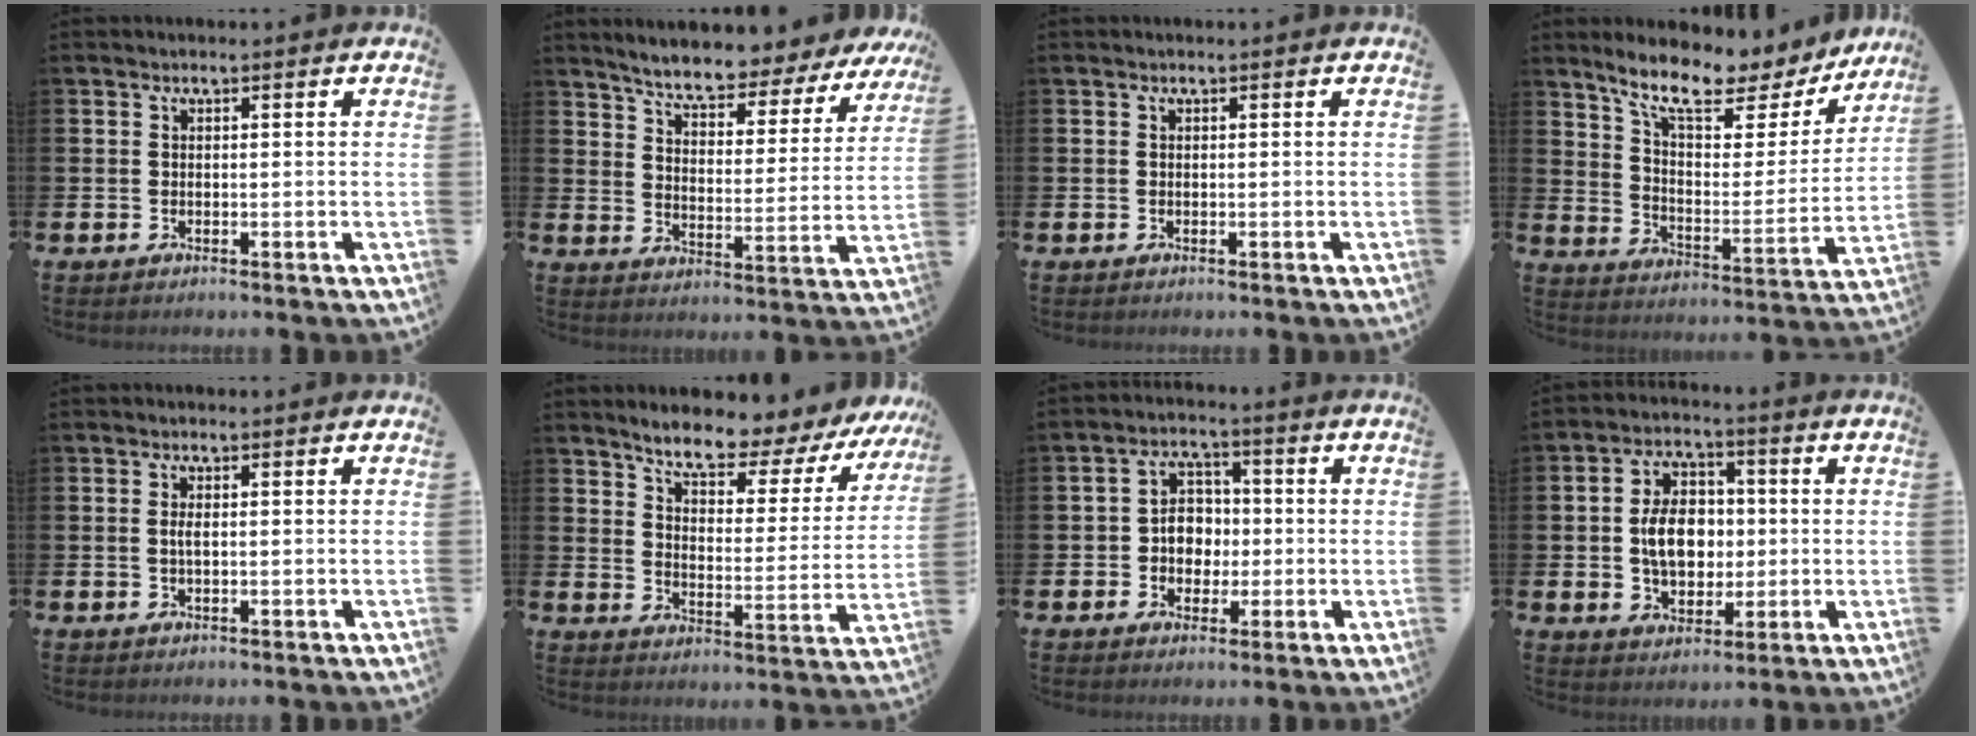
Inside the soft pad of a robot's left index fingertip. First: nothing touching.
{"total": 7.0, "force": [6.7, 0.8, 2.1], "torque": [-0.064, -0.052, 0.110]}
{"total": 0.0}
{"total": 10.8, "force": [9.4, 2.9, 4.7], "torque": [-0.117, -0.056, 0.161]}
{"total": 1.2, "force": [0.1, 0.4, 1.1], "torque": [-0.017, 0.001, -0.001]}
{"total": 7.3, "force": [6.7, 1.4, 2.5], "torque": [-0.076, -0.052, 0.109]}
{"total": 4.8, "force": [-0.1, 4.2, 2.3], "torque": [-0.045, 0.008, -0.010]}
{"total": 7.5, "force": [0.1, 5.4, 5.3], "torque": [-0.104, 0.015, -0.004]}